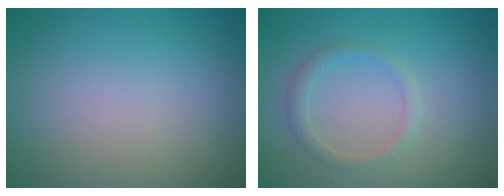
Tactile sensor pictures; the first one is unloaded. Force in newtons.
{"total": 1.7, "press": 1.7, "slide": 0.1}